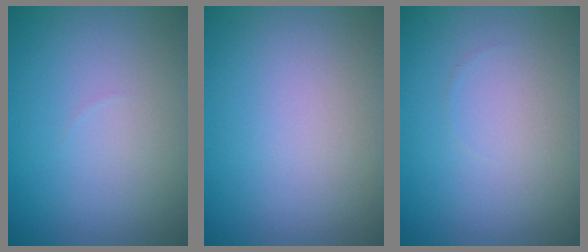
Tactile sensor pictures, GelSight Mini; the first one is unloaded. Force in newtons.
{"total": 0.0}
{"total": 0.0}